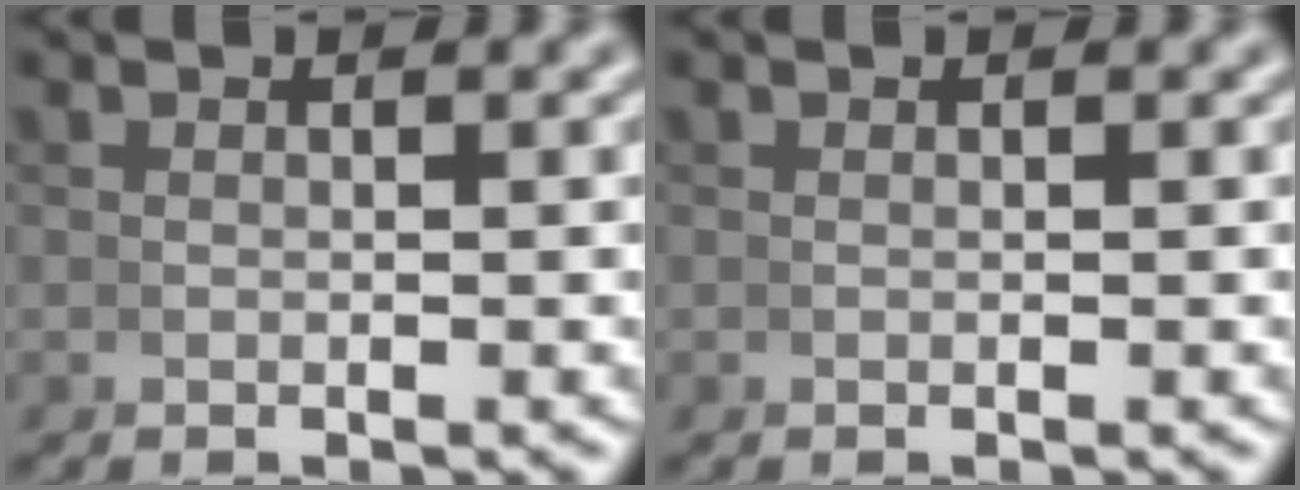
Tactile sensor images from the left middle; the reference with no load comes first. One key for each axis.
{"total": 0.0}